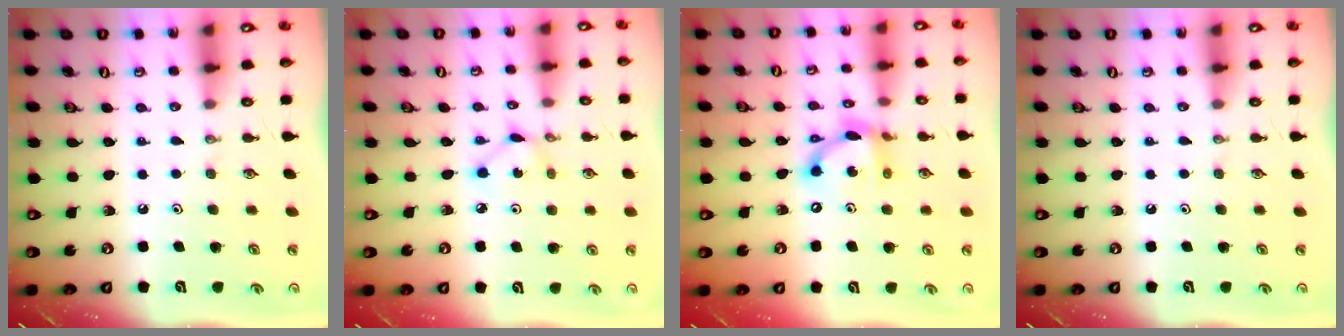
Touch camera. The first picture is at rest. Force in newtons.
{"total": 2.4, "press": 2.4, "slide": 0.1}
{"total": 12.9, "press": 12.9, "slide": 0.6}
{"total": 0.0}